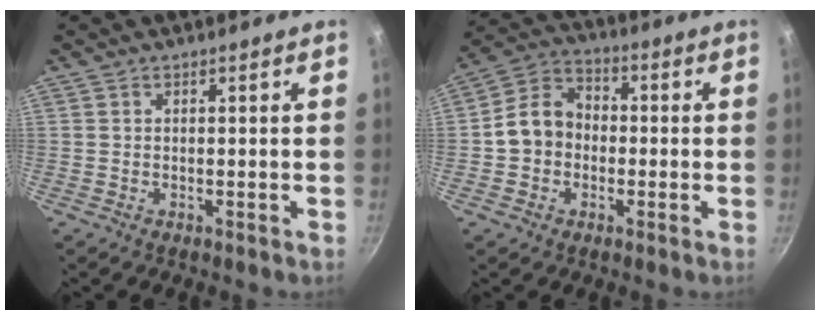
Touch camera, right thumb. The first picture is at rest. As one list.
[{"total": 9.4, "force": [-1.1, 7.7, 5.3], "torque": [-0.066, 0.029, -0.039]}]